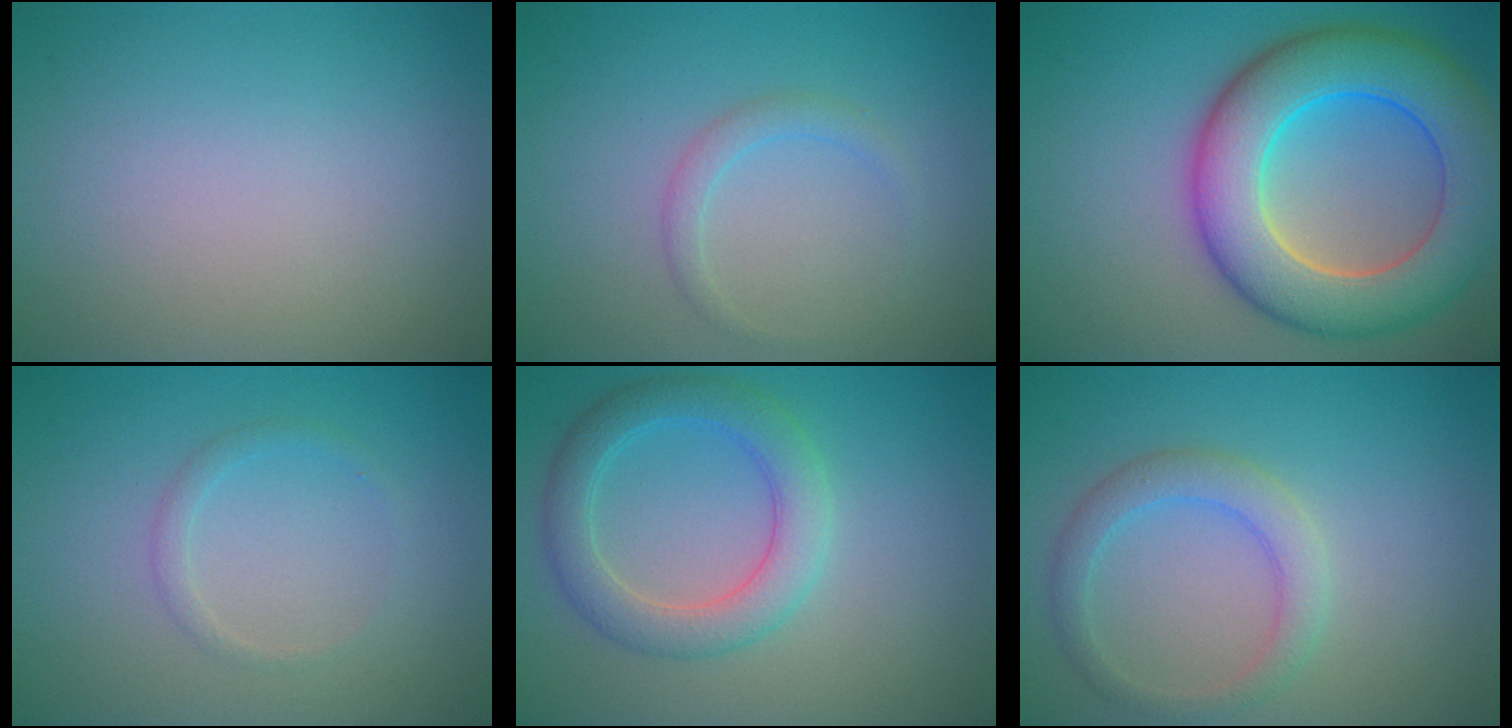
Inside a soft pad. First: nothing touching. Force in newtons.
{"total": 1.4, "press": 1.4, "slide": 0.0}
{"total": 10.8, "press": 10.8, "slide": 0.5}
{"total": 1.1, "press": 1.1, "slide": 0.0}
{"total": 3.6, "press": 3.6, "slide": 0.3}
{"total": 2.9, "press": 2.9, "slide": 0.1}